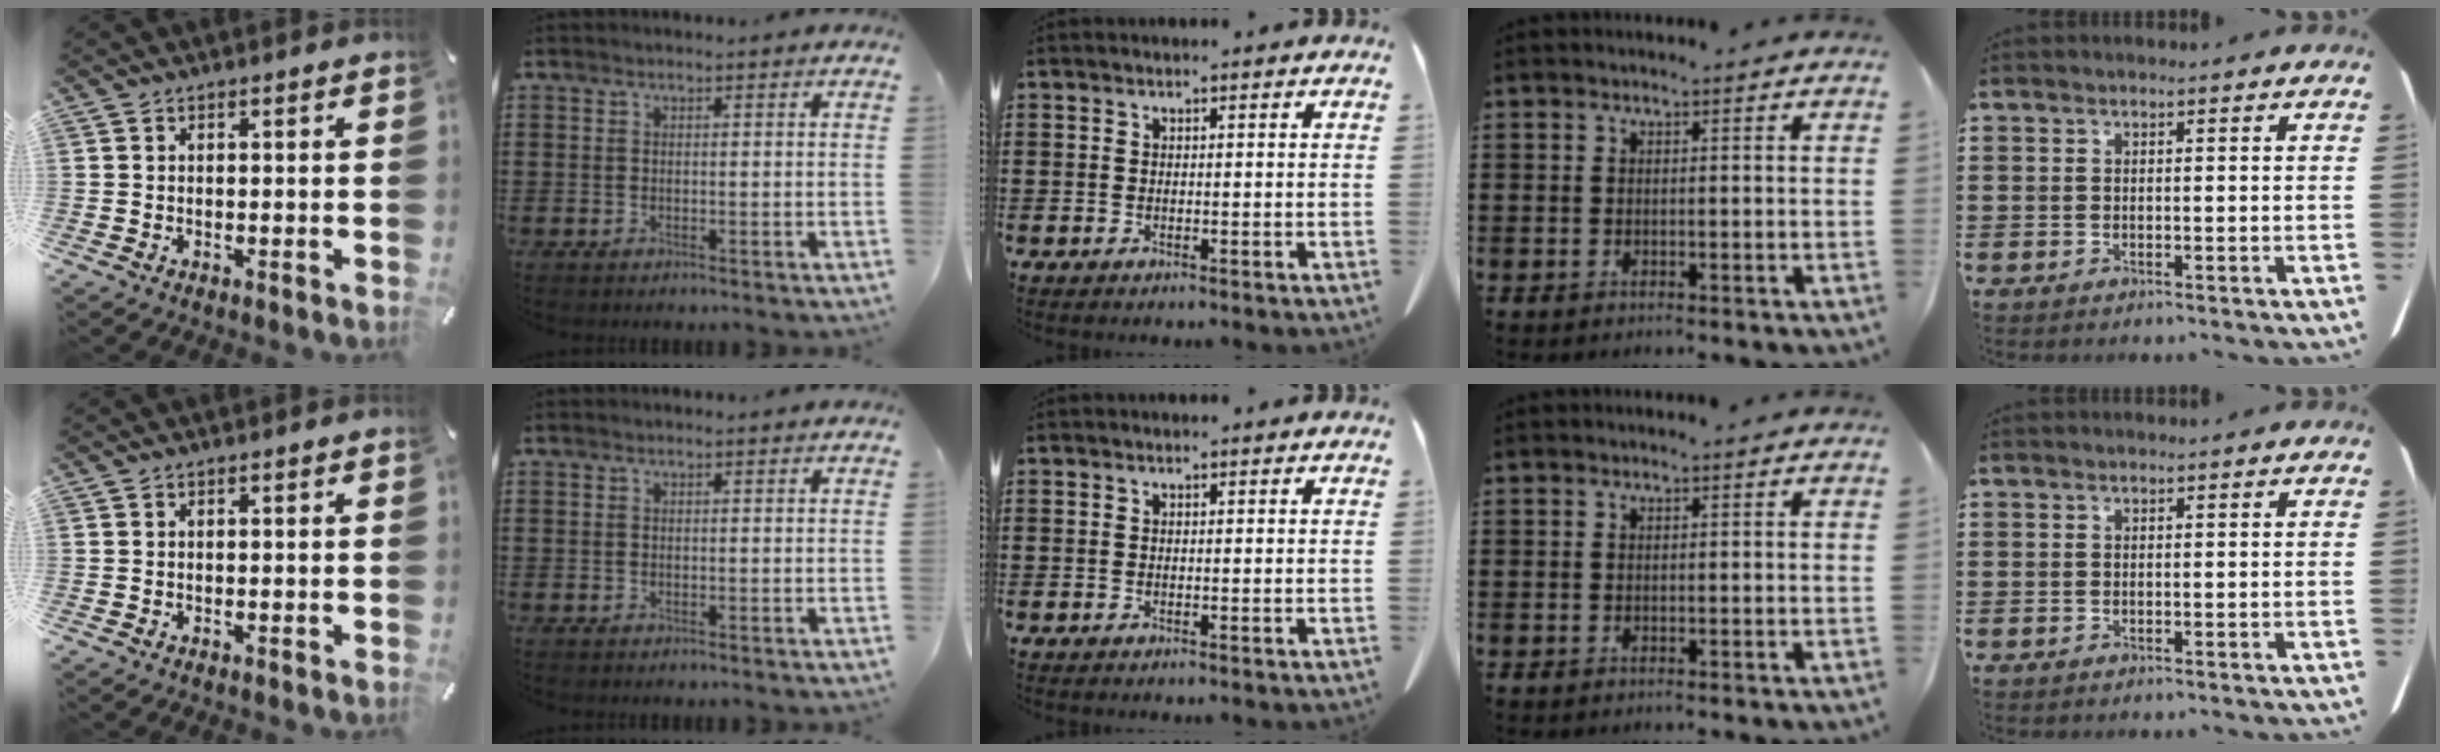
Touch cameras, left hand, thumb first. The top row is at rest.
{}